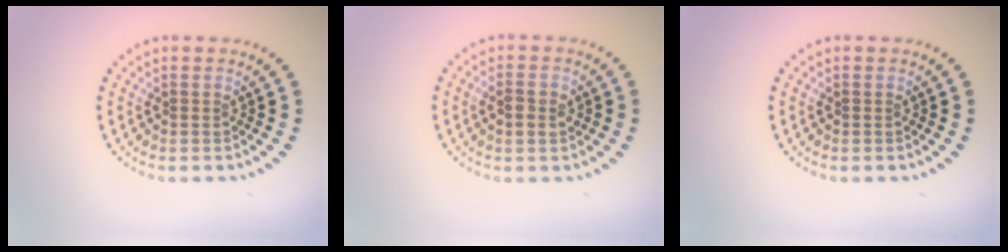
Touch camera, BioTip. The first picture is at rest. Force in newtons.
{"total": 1.8, "press": 1.8, "slide": 0.0}
{"total": 0.0}